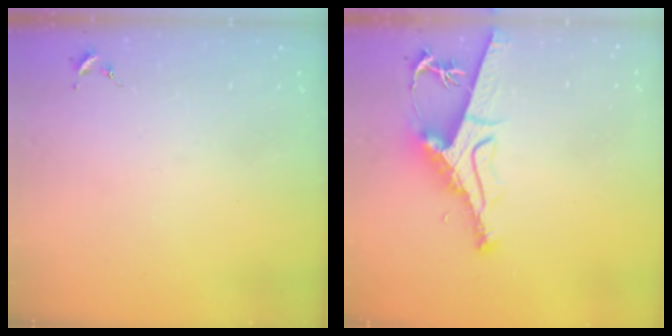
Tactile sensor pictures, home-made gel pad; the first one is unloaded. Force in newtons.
{"total": 10.9, "press": 10.9, "slide": 1.1}